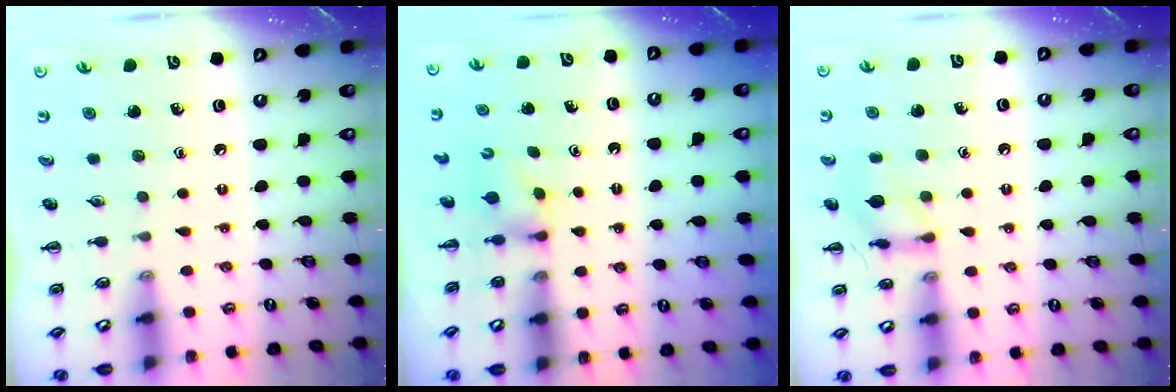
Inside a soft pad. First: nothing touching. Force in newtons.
{"total": 2.5, "press": 2.3, "slide": 0.9}
{"total": 9.7, "press": 9.7, "slide": 0.6}